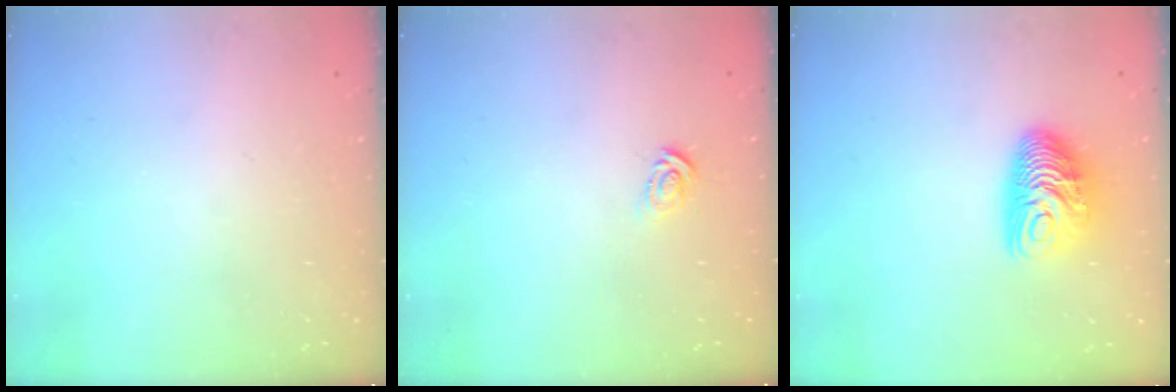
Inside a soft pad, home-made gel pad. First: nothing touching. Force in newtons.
{"total": 2.9, "press": 2.9, "slide": 0.2}
{"total": 10.4, "press": 10.4, "slide": 0.4}